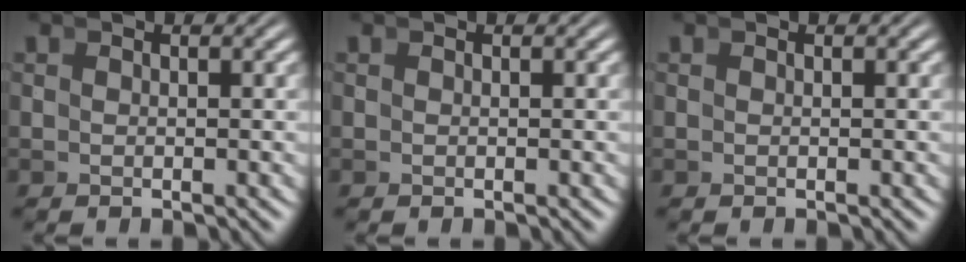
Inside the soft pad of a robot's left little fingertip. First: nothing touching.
{"total": 0.0}
{"total": 0.0}